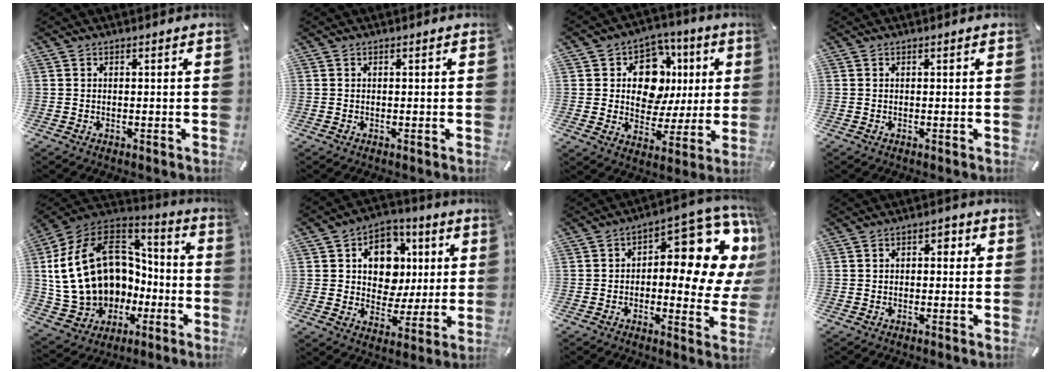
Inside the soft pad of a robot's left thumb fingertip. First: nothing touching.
{"total": 0.0}
{"total": 13.8, "force": [3.1, 11.1, 7.7], "torque": [-0.110, -0.010, 0.061]}
{"total": 0.0}
{"total": 23.2, "force": [1.6, 18.6, 13.9], "torque": [-0.293, -0.013, 0.063]}
{"total": 11.9, "force": [1.7, 10.4, 5.5], "torque": [-0.084, -0.001, 0.038]}
{"total": 14.1, "force": [6.4, 5.8, 11.2], "torque": [-0.131, -0.071, 0.096]}
{"total": 2.3, "force": [-0.4, 1.8, 1.4], "torque": [-0.021, 0.010, -0.015]}